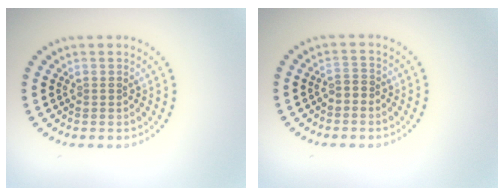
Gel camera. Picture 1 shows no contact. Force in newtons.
{"total": 0.9, "press": 0.7, "slide": 0.6}